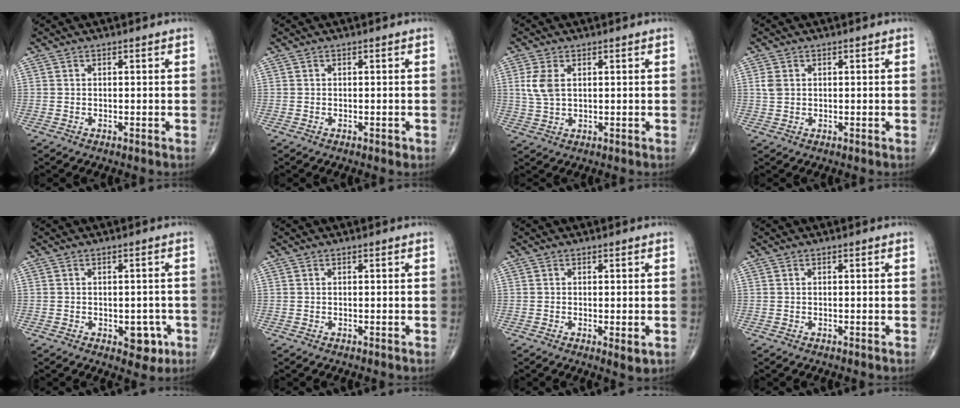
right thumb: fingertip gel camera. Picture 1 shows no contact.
{"total": 0.5, "force": [-0.3, 0.3, 0.3], "torque": [-0.002, 0.000, -0.004]}
{"total": 4.7, "force": [1.2, 2.7, 3.7], "torque": [-0.086, 0.000, 0.028]}
{"total": 2.2, "force": [0.5, 1.7, 1.4], "torque": [-0.029, 0.002, 0.012]}
{"total": 4.9, "force": [-1.7, 3.0, 3.4], "torque": [-0.013, 0.006, -0.017]}
{"total": 0.0}
{"total": 2.4, "force": [-0.5, 0.8, 2.2], "torque": [-0.034, -0.008, -0.007]}
{"total": 0.0}